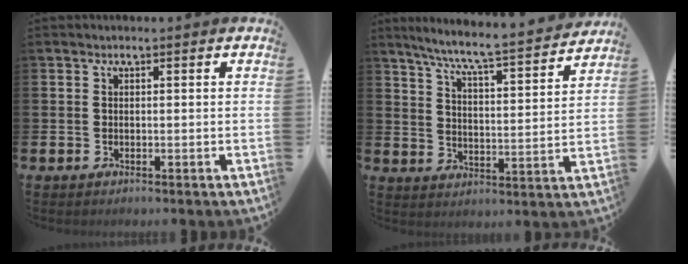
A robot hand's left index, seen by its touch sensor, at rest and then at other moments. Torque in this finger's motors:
{"motor_torque": [0.04, -0.43, 0.49, 0.19]}